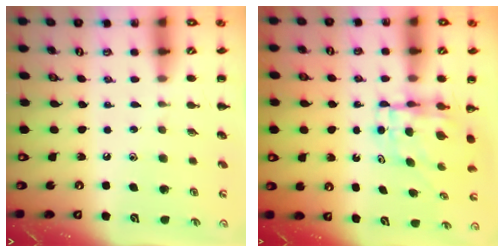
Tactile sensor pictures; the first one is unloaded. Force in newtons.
{"total": 5.1, "press": 5.1, "slide": 0.4}